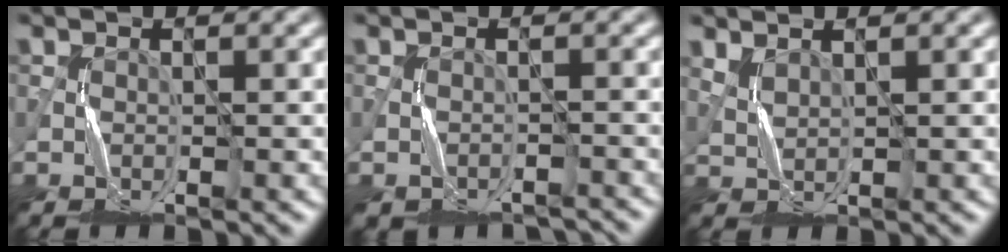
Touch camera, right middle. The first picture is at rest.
{"total": 3.2, "force": [-2.7, 1.5, 0.8], "torque": [-0.017, -0.004, -0.040]}
{"total": 1.4, "force": [1.2, 0.4, 0.5], "torque": [-0.020, 0.000, 0.032]}